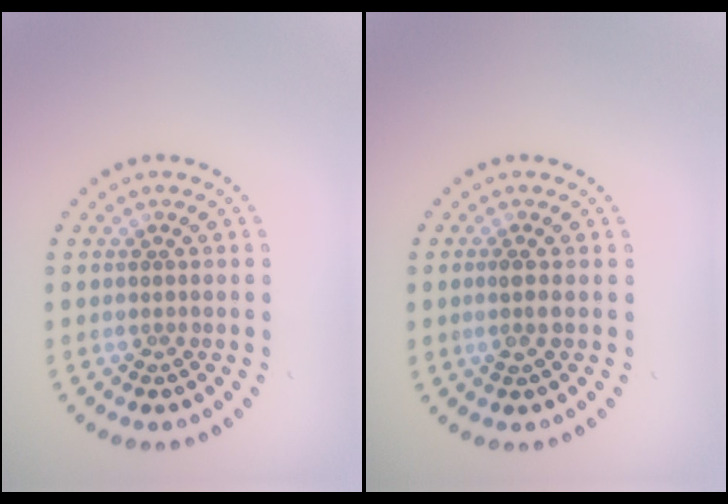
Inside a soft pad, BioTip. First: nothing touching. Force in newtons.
{"total": 1.3, "press": 1.1, "slide": 0.7}